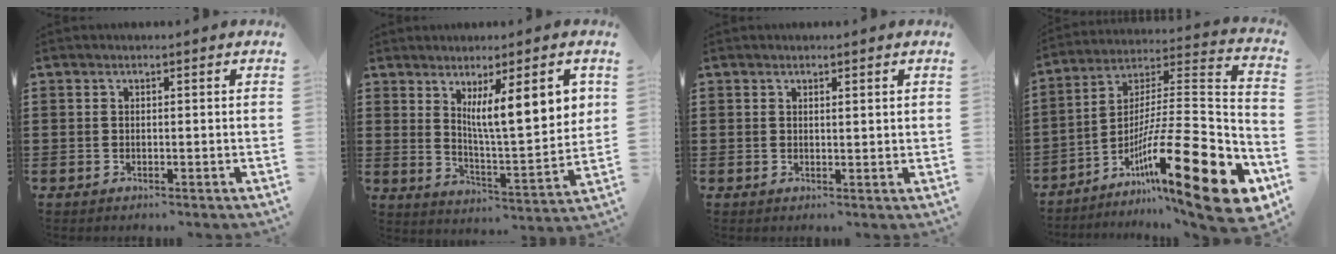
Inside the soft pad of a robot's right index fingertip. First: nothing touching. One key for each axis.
{"total": 10.4, "fx": 4.4, "fy": 2.0, "fz": 9.2, "tx": -0.157, "ty": -0.015, "tz": 0.070}
{"total": 0.8, "fx": 0.6, "fy": 0.2, "fz": 0.6, "tx": -0.011, "ty": 0.002, "tz": 0.010}
{"total": 21.2, "fx": -9.5, "fy": 3.7, "fz": 18.7, "tx": -0.306, "ty": 0.007, "tz": -0.160}